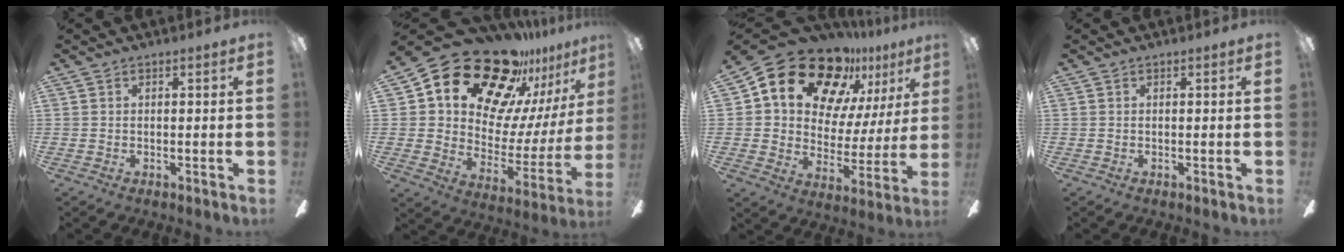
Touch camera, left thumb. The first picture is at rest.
{"total": 22.2, "force": [17.6, 10.3, 8.7], "torque": [-0.151, -0.127, 0.318]}
{"total": 20.5, "force": [13.5, 12.3, 9.3], "torque": [-0.167, -0.079, 0.248]}
{"total": 0.0}